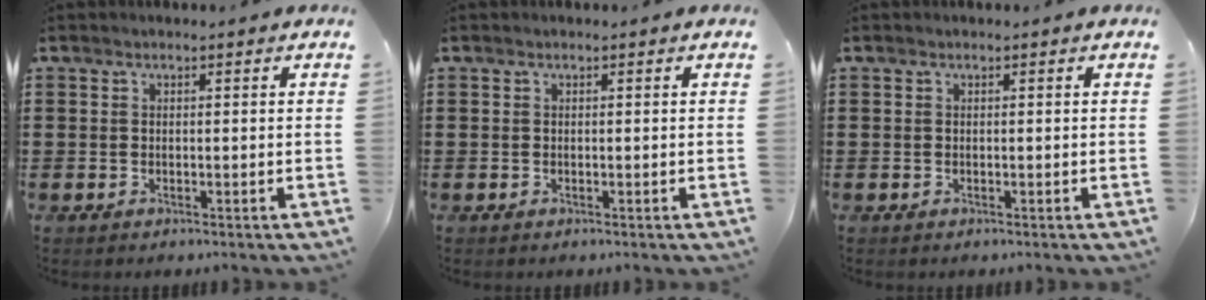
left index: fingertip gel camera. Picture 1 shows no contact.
{"total": 0.0}
{"total": 0.0}